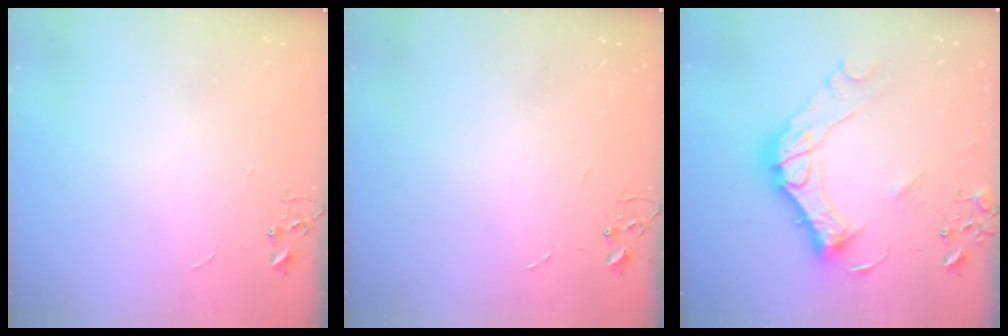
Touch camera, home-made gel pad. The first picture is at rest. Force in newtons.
{"total": 0.0}
{"total": 19.0, "press": 18.9, "slide": 1.6}